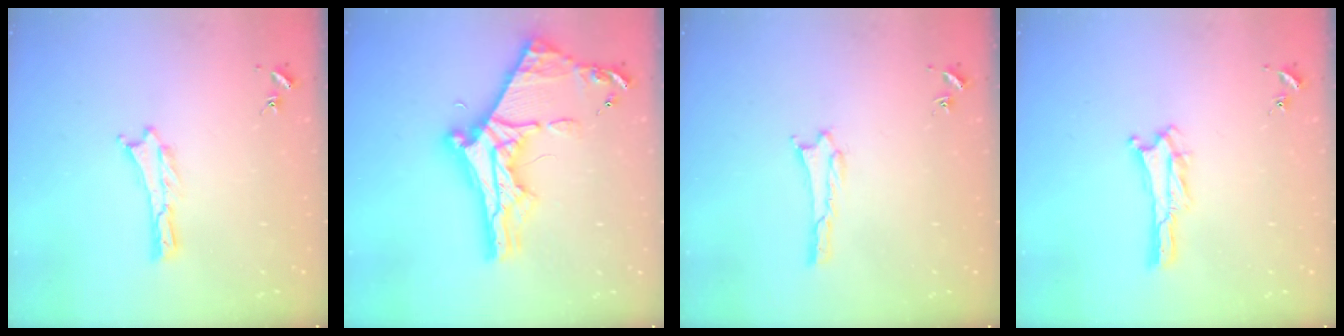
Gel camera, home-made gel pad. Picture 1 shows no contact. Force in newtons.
{"total": 11.3, "press": 11.3, "slide": 0.9}
{"total": 0.9, "press": 0.8, "slide": 0.1}
{"total": 1.3, "press": 1.3, "slide": 0.4}